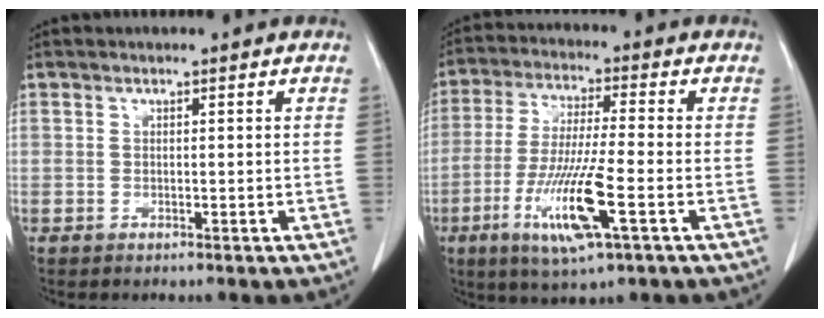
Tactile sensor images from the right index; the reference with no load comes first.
{"total": 12.5, "force": [-4.6, 0.7, 11.6], "torque": [-0.235, -0.024, -0.084]}